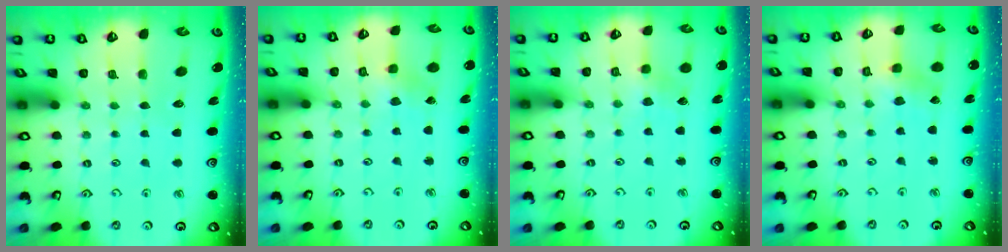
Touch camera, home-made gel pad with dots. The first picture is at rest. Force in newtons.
{"total": 0.7, "press": 0.7, "slide": 0.1}
{"total": 3.0, "press": 3.0, "slide": 0.5}
{"total": 1.1, "press": 1.0, "slide": 0.4}